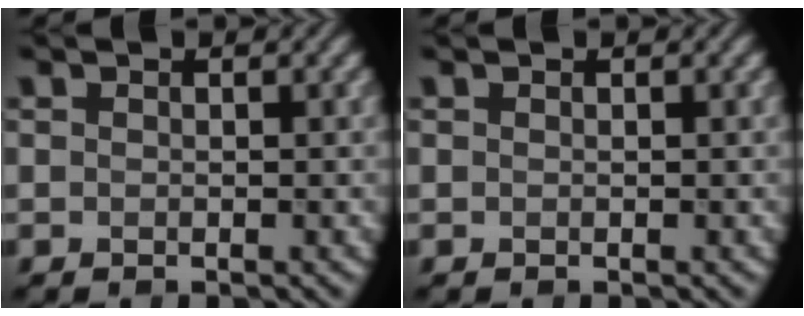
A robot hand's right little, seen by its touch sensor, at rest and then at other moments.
{"total": 0.0}